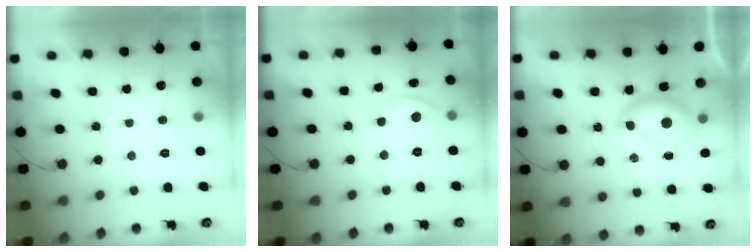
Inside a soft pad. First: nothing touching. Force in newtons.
{"total": 5.6, "press": 5.6, "slide": 0.5}
{"total": 8.0, "press": 7.9, "slide": 1.3}